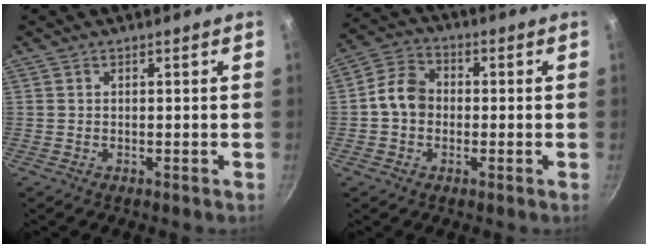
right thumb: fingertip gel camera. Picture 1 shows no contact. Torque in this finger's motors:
{"motor_torque": [0.14, 0.29, 0.05, 0.03, 0.08]}